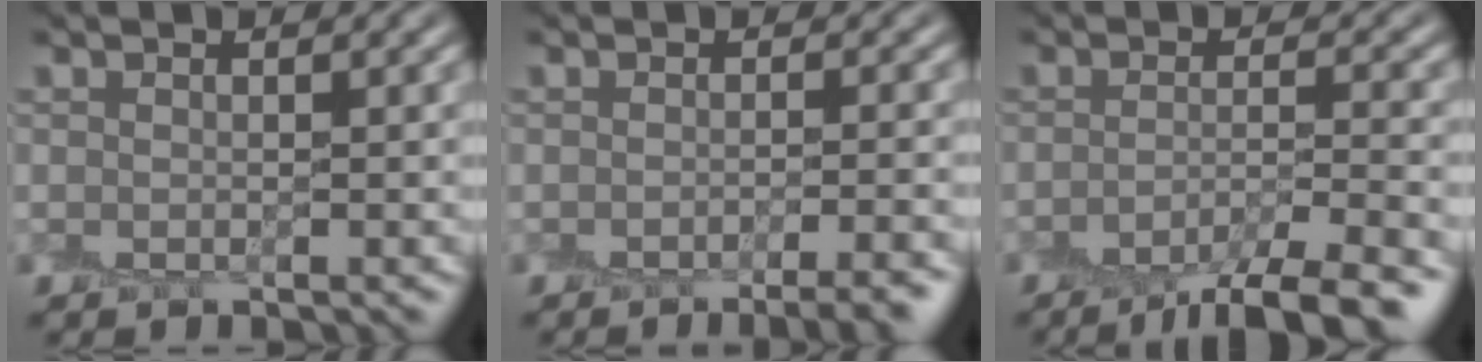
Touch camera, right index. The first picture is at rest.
{"total": 4.2, "force": [-3.5, 0.7, 2.2], "torque": [-0.020, -0.010, -0.042]}
{"total": 6.3, "force": [-4.6, 1.2, 4.2], "torque": [-0.056, -0.005, -0.071]}